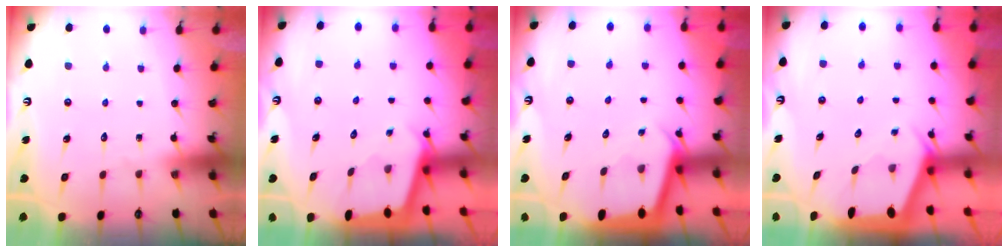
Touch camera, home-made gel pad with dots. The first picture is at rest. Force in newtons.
{"total": 2.0, "press": 2.0, "slide": 0.2}
{"total": 2.3, "press": 2.3, "slide": 0.1}
{"total": 2.0, "press": 2.0, "slide": 0.3}